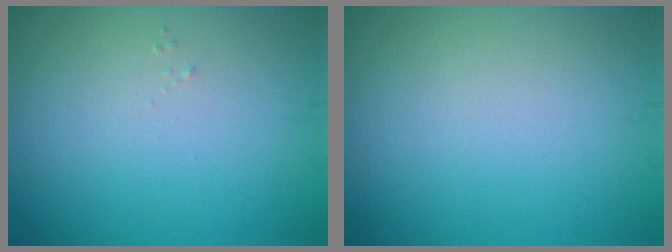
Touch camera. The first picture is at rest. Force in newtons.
{"total": 0.0}